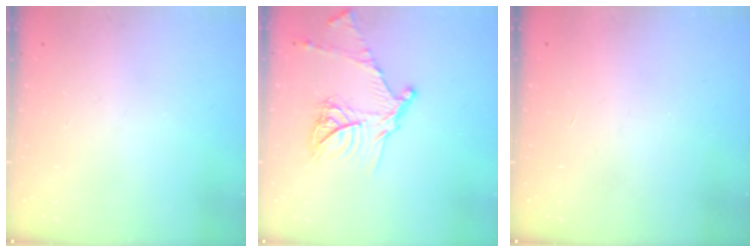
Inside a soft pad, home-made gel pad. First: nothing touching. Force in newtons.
{"total": 15.4, "press": 15.4, "slide": 1.1}
{"total": 1.7, "press": 1.7, "slide": 0.1}